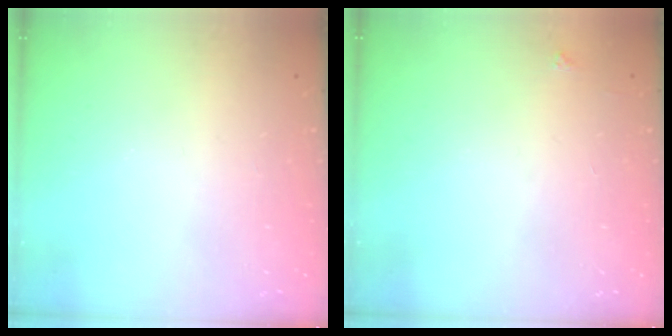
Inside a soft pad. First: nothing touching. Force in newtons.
{"total": 2.1, "press": 2.1, "slide": 0.3}